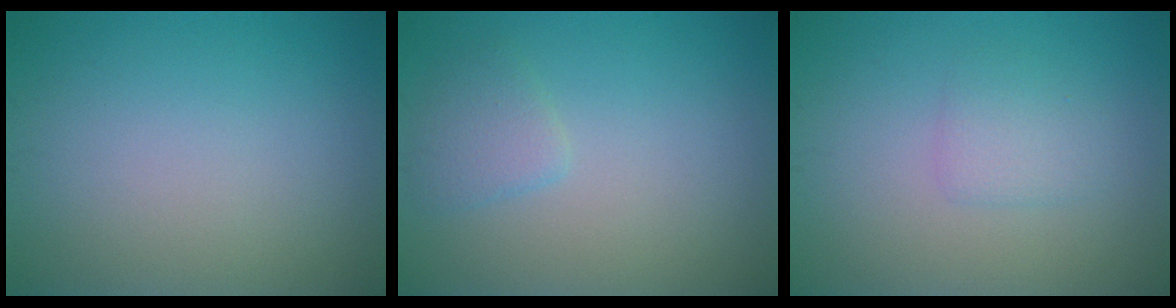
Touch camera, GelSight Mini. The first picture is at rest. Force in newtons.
{"total": 1.7, "press": 1.7, "slide": 0.2}
{"total": 1.8, "press": 1.8, "slide": 0.1}